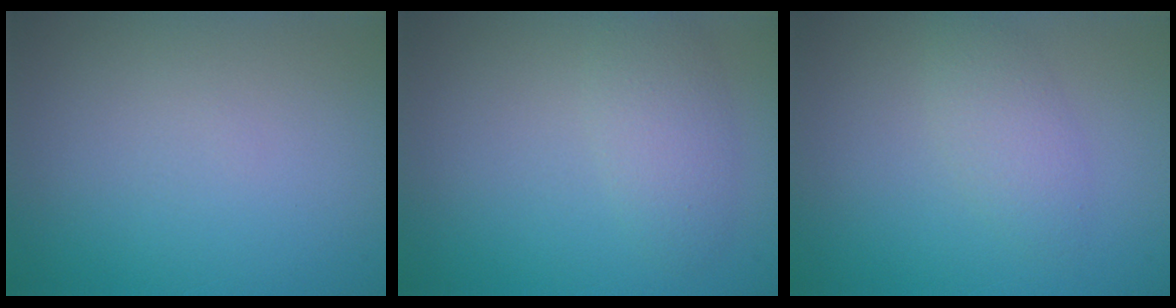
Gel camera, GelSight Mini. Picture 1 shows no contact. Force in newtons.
{"total": 2.7, "press": 2.7, "slide": 0.0}
{"total": 2.1, "press": 2.1, "slide": 0.1}